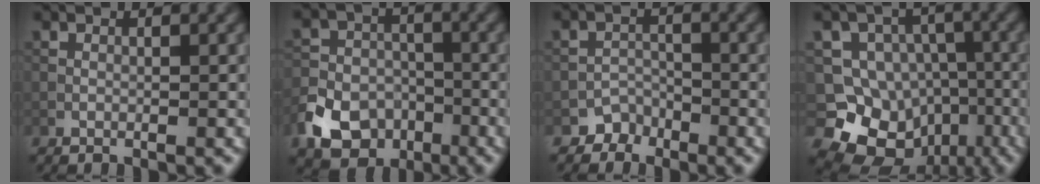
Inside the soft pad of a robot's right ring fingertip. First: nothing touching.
{"total": 7.0, "force": [-3.6, 5.2, 3.1], "torque": [-0.052, -0.006, -0.069]}
{"total": 2.1, "force": [-1.6, 1.3, -0.3], "torque": [0.017, 0.007, -0.024]}
{"total": 8.9, "force": [-3.3, 7.8, 2.9], "torque": [-0.046, 0.007, -0.071]}